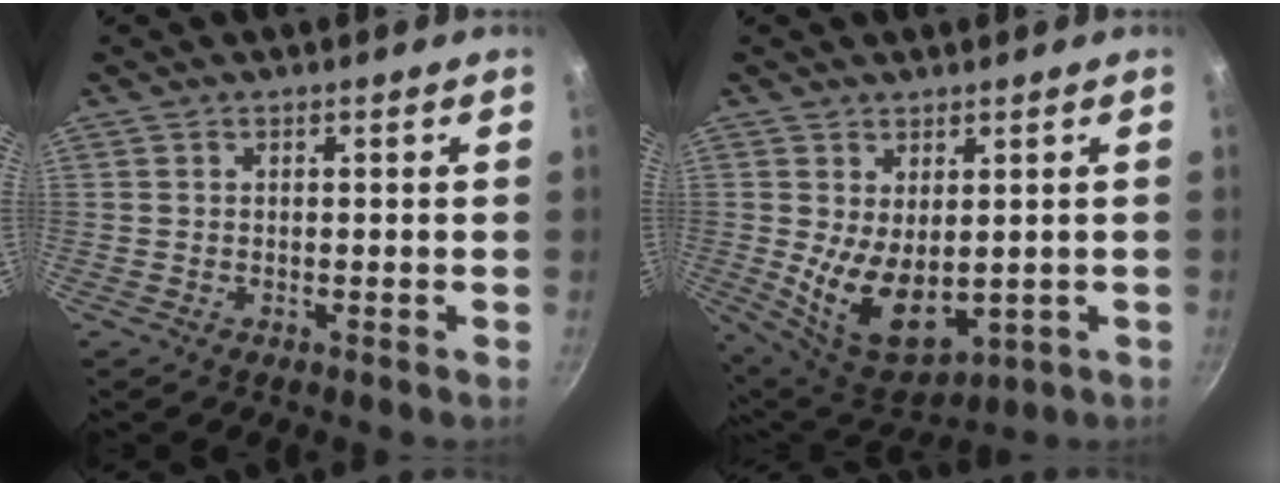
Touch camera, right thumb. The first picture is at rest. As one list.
[{"total": 11.6, "force": [0.0, 6.8, 9.4], "torque": [-0.139, -0.030, 0.028]}]